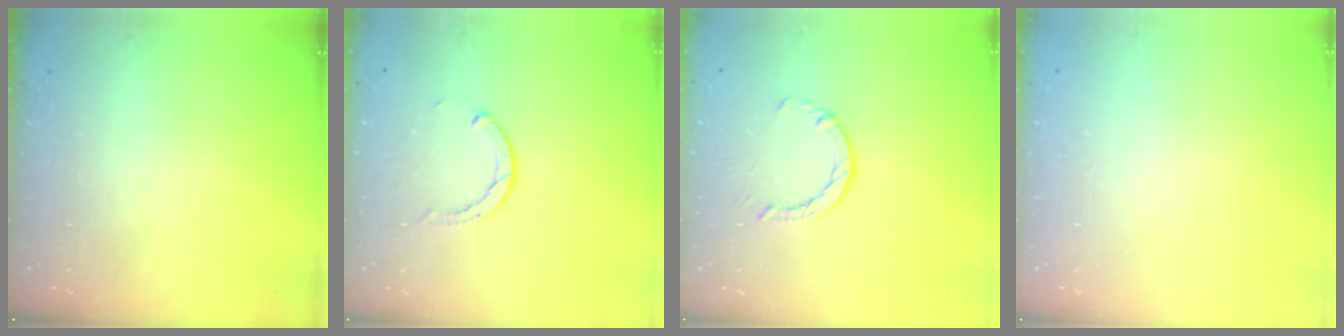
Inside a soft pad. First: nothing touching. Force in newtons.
{"total": 1.9, "press": 1.9, "slide": 0.2}
{"total": 2.4, "press": 2.4, "slide": 0.4}
{"total": 2.6, "press": 2.6, "slide": 0.2}